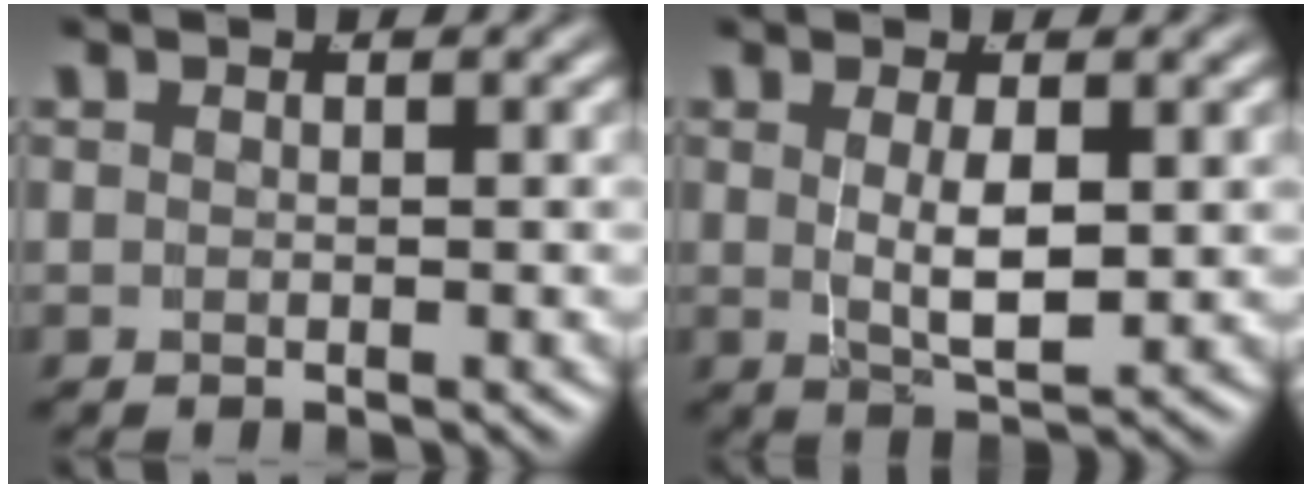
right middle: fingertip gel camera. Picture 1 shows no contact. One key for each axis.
{"total": 3.5, "fx": 0.1, "fy": 0.7, "fz": 3.5, "tx": -0.062, "ty": -0.016, "tz": 0.014}